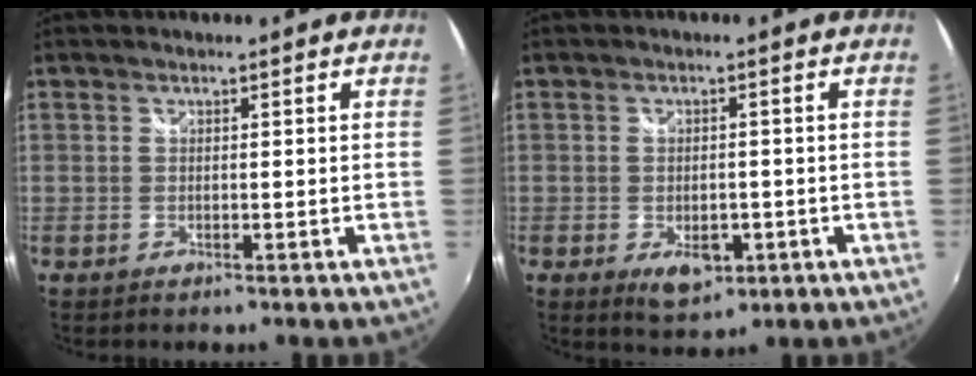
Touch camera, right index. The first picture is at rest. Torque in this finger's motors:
{"motor_torque": [-0.59, 0.88, 0.10, 0.03]}